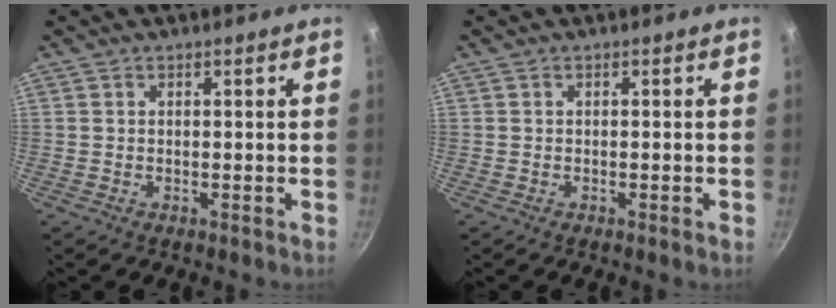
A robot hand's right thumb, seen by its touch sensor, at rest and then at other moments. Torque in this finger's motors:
{"motor_torque": [-0.51, -0.25, -0.29, -0.32, -0.02]}